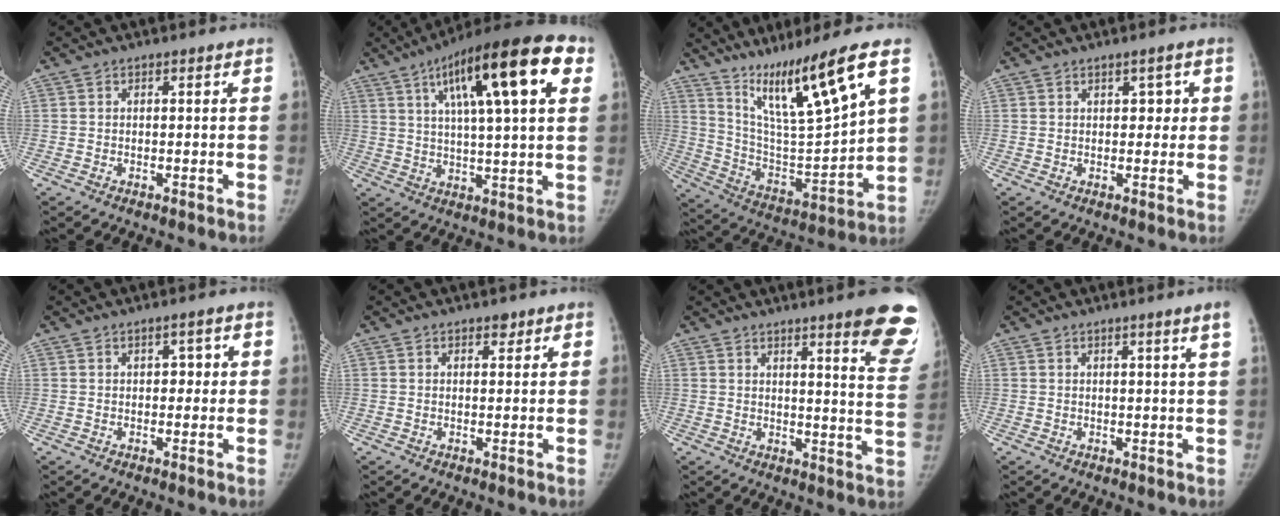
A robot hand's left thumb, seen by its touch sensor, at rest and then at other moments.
{"total": 21.8, "force": [8.6, 5.6, 19.2], "torque": [-0.275, 0.011, 0.129]}
{"total": 18.9, "force": [11.0, 1.5, 15.3], "torque": [-0.244, -0.059, 0.205]}
{"total": 2.8, "force": [0.7, 1.7, 2.1], "torque": [-0.005, -0.001, 0.007]}
{"total": 2.3, "force": [0.4, 1.5, 1.7], "torque": [-0.003, 0.003, 0.001]}
{"total": 1.4, "force": [0.9, 0.9, 0.5], "torque": [0.006, -0.005, 0.011]}
{"total": 14.7, "force": [9.6, 1.8, 10.9], "torque": [-0.104, -0.057, 0.107]}
{"total": 3.0, "force": [1.7, -0.9, 2.3], "torque": [-0.033, -0.011, 0.027]}